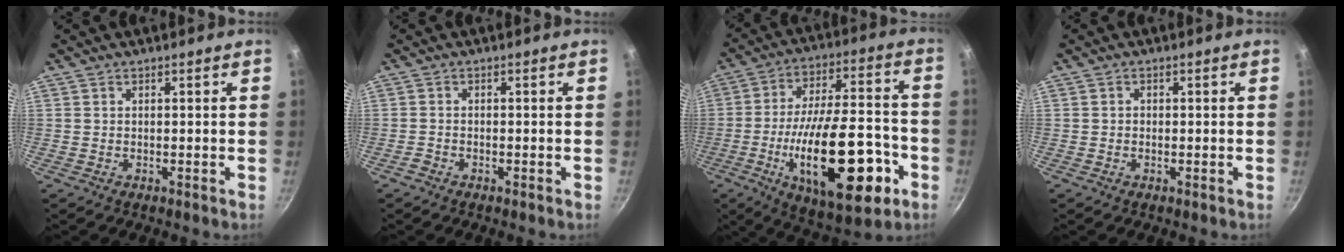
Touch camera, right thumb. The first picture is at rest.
{"total": 1.1, "force": [-0.9, 0.4, 0.4], "torque": [-0.022, 0.010, -0.023]}
{"total": 25.9, "force": [-8.7, 10.5, 22.1], "torque": [-0.323, 0.030, -0.125]}
{"total": 0.7, "force": [-0.1, 0.6, 0.2], "torque": [-0.003, 0.004, -0.001]}